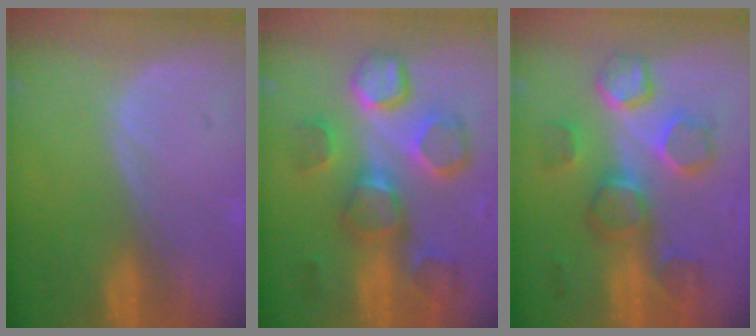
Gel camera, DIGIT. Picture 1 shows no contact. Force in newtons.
{"total": 9.9, "press": 9.8, "slide": 1.6}
{"total": 8.8, "press": 8.7, "slide": 1.4}